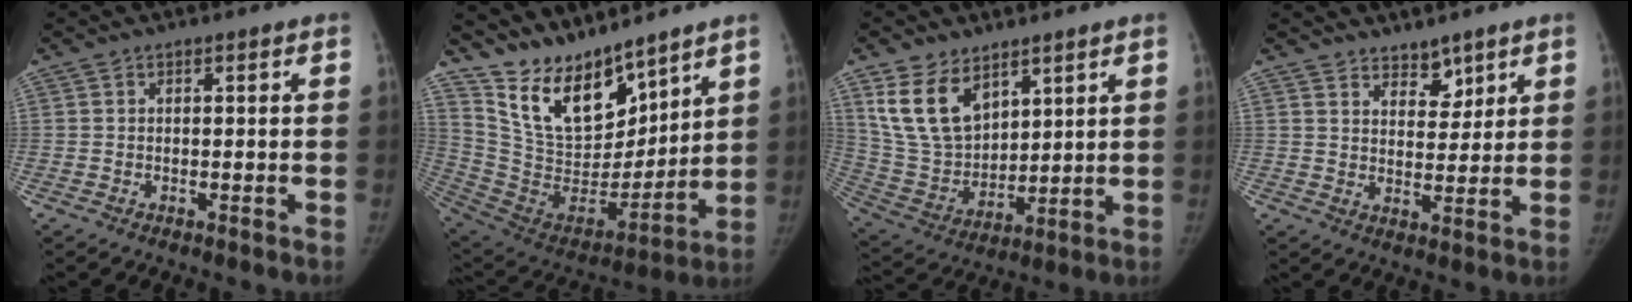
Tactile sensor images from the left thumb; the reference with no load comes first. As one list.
[{"total": 18.9, "force": [15.1, 8.0, 8.0], "torque": [-0.098, -0.088, 0.288]}, {"total": 13.8, "force": [7.7, 8.4, 7.7], "torque": [-0.119, -0.035, 0.171]}, {"total": 4.8, "force": [3.7, 2.5, 1.6], "torque": [0.004, -0.029, 0.064]}]